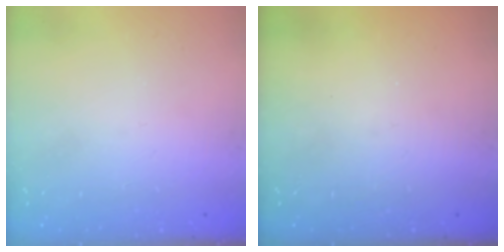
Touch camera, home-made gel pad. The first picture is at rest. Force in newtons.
{"total": 0.0}